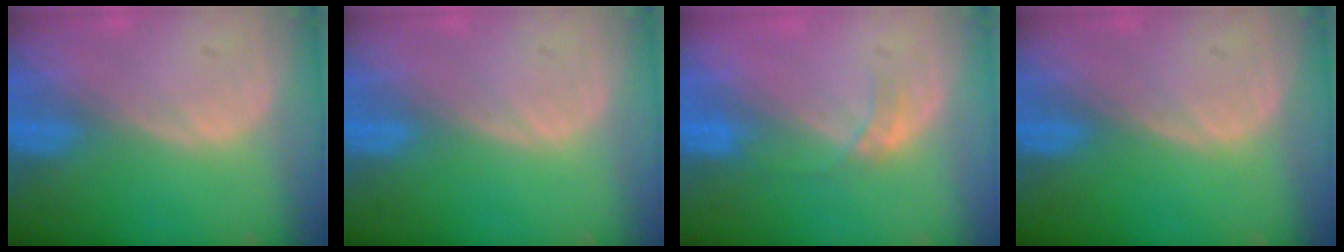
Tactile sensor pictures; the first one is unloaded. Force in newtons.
{"total": 0.0}
{"total": 2.7, "press": 2.4, "slide": 1.3}
{"total": 0.0}